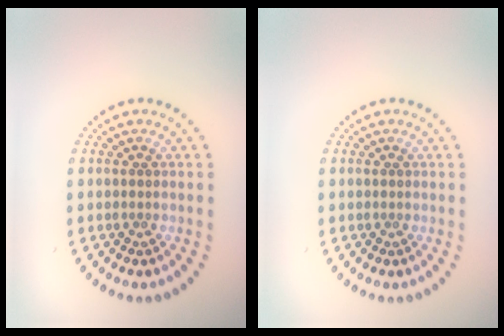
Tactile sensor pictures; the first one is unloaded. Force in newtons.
{"total": 0.0}